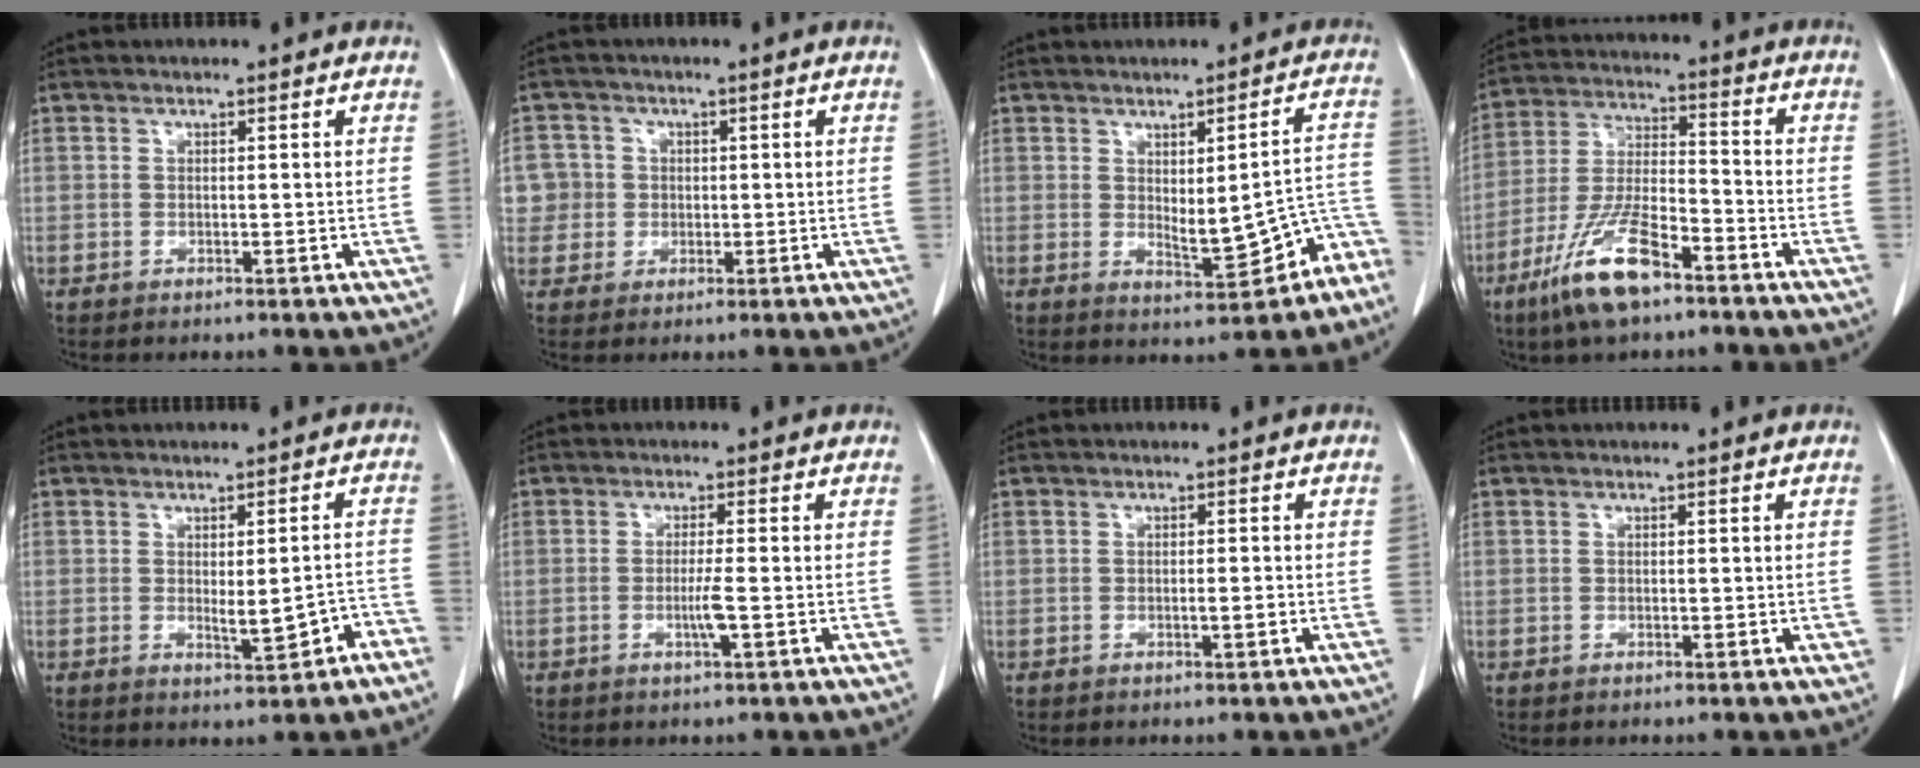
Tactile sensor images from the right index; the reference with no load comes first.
{"total": 5.4, "force": [0.2, 5.4, 0.1], "torque": [0.001, 0.020, 0.006]}
{"total": 8.6, "force": [-3.4, 2.6, 7.4], "torque": [-0.078, 0.021, -0.036]}
{"total": 12.3, "force": [-7.8, 3.2, 9.0], "torque": [-0.190, -0.012, -0.147]}
{"total": 4.9, "force": [-2.0, 1.3, 4.3], "torque": [-0.052, 0.003, -0.020]}
{"total": 2.8, "force": [-0.8, -0.4, 2.6], "torque": [-0.054, -0.005, -0.017]}
{"total": 1.2, "force": [-0.4, 0.0, 1.1], "torque": [-0.020, 0.000, -0.007]}
{"total": 0.7, "force": [-0.1, 0.3, 0.6], "torque": [-0.008, 0.001, -0.002]}